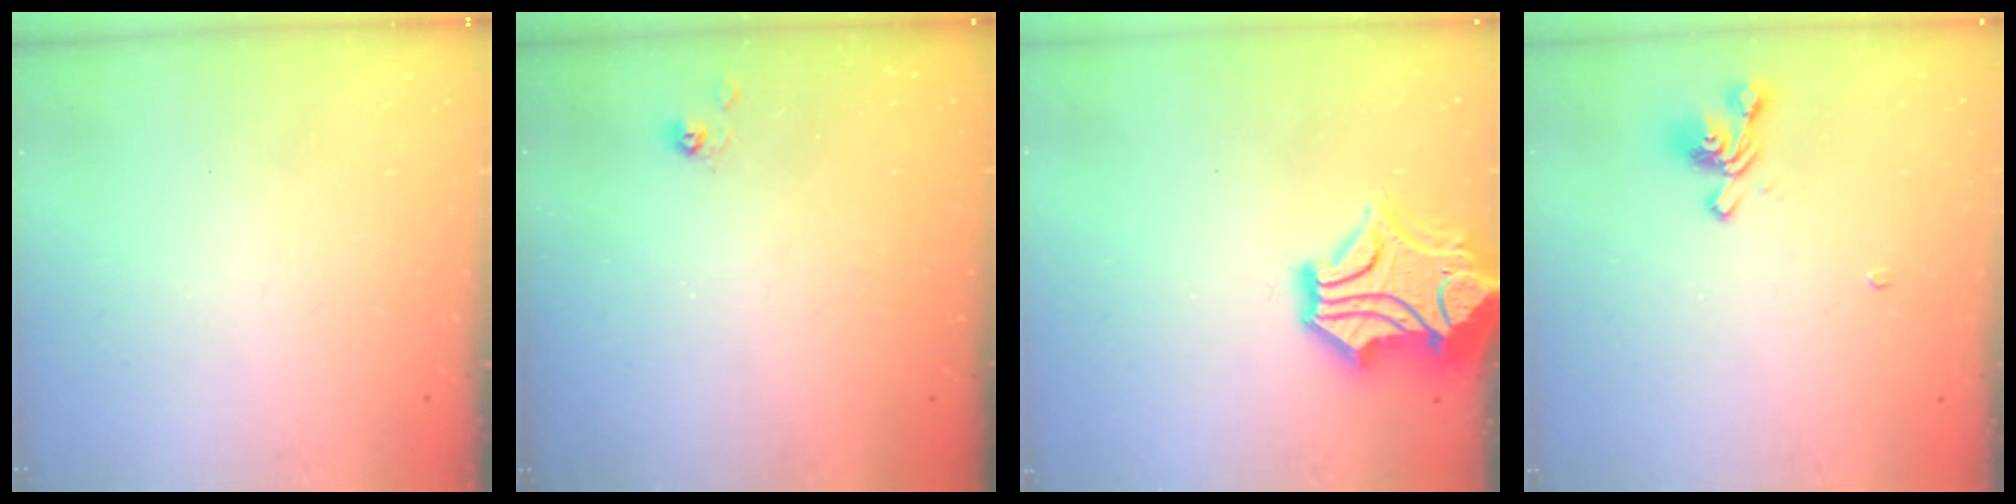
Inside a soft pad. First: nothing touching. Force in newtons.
{"total": 3.9, "press": 3.9, "slide": 0.3}
{"total": 10.5, "press": 10.2, "slide": 2.5}
{"total": 1.2, "press": 0.6, "slide": 1.0}